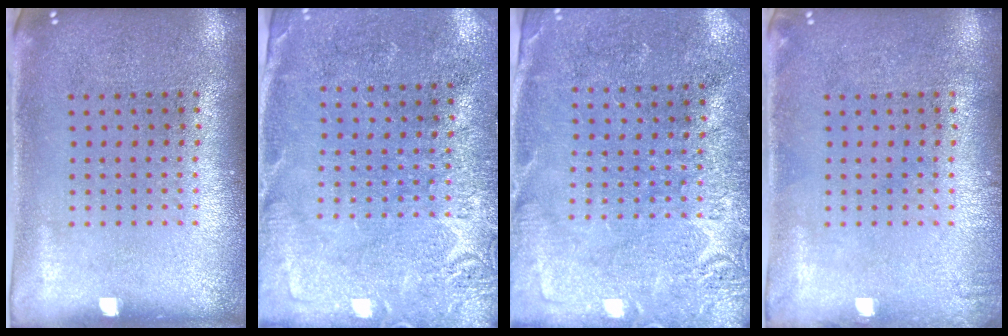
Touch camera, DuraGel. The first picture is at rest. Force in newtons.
{"total": 2.7, "press": 2.7, "slide": 0.7}
{"total": 2.7, "press": 2.6, "slide": 0.5}
{"total": 0.7, "press": 0.7, "slide": 0.1}